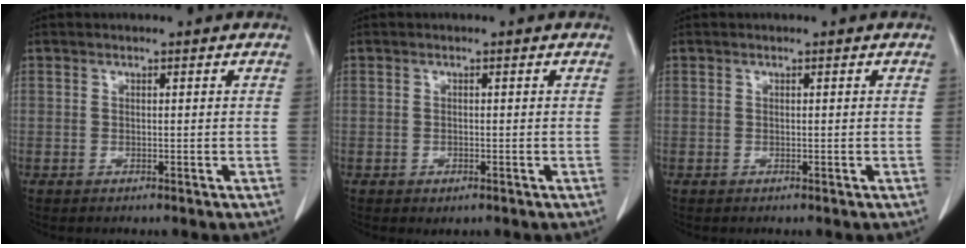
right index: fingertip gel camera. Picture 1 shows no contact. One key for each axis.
{"total": 0.9, "fx": -0.4, "fy": 0.5, "fz": 0.6, "tx": -0.008, "ty": 0.000, "tz": 0.003}
{"total": 0.0}